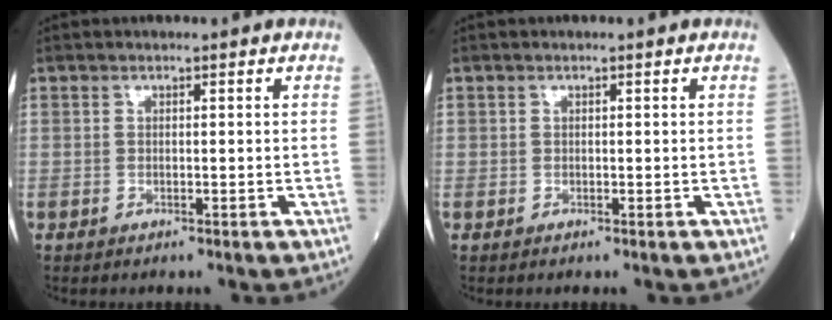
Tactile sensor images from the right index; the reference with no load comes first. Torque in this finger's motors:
{"motor_torque": [0.03, 0.01, 0.05, -0.01]}